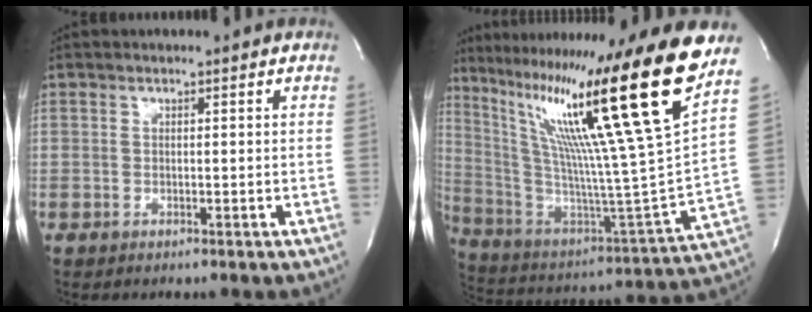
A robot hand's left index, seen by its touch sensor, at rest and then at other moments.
{"total": 28.2, "force": [18.8, -3.4, 20.7], "torque": [-0.365, -0.055, 0.300]}